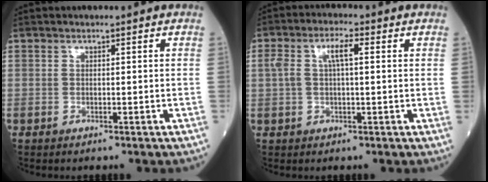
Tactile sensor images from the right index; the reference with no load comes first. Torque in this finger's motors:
{"motor_torque": [0.17, 0.04, 0.10, 0.06]}